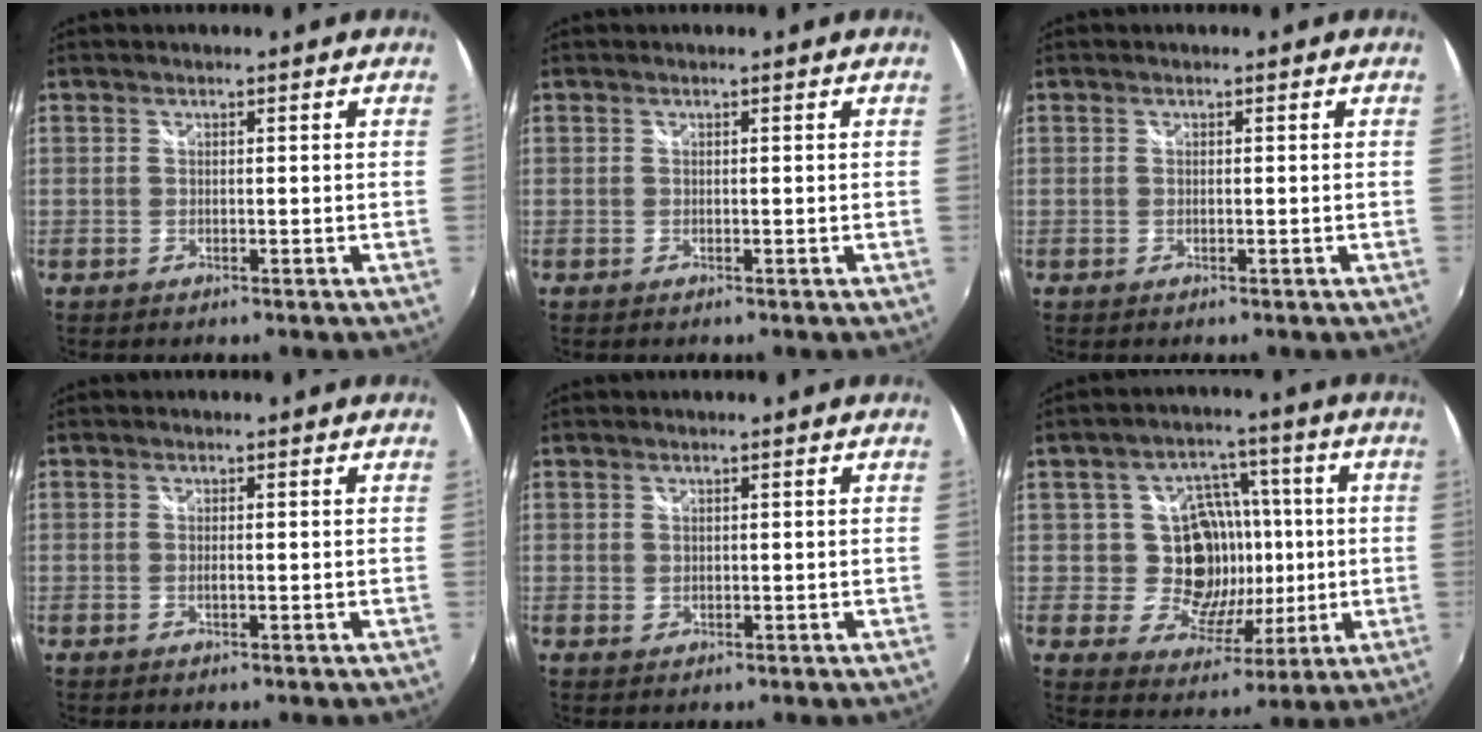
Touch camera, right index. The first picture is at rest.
{"total": 0.0}
{"total": 0.0}
{"total": 0.8, "force": [-0.2, 0.1, 0.8], "torque": [-0.016, 0.000, -0.005]}
{"total": 0.8, "force": [0.3, 0.6, 0.2], "torque": [-0.003, 0.000, 0.006]}
{"total": 12.3, "force": [0.1, 11.3, 4.8], "torque": [-0.098, 0.014, 0.007]}